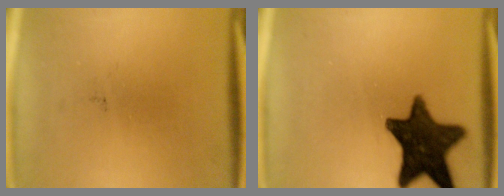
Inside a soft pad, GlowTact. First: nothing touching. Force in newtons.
{"total": 14.3}